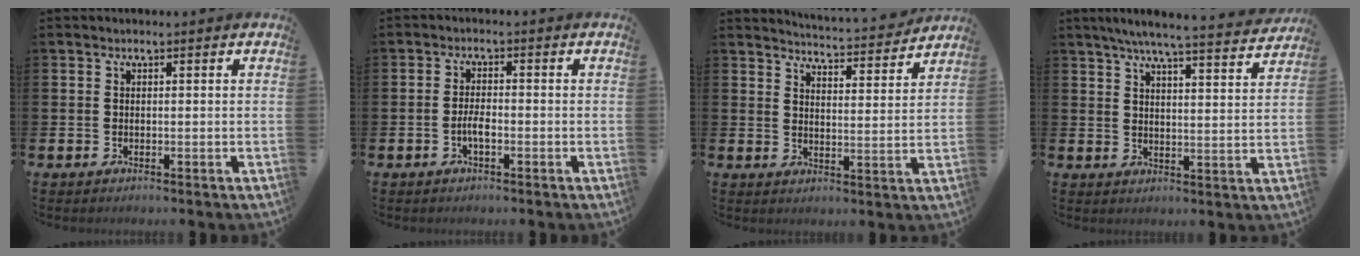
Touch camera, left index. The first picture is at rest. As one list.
[{"total": 2.4, "force": [-0.9, 0.9, 2.1], "torque": [-0.035, 0.003, -0.018]}, {"total": 4.8, "force": [4.8, -0.2, 0.3], "torque": [-0.019, -0.042, 0.081]}, {"total": 6.5, "force": [6.0, 0.0, 2.4], "torque": [-0.054, -0.039, 0.101]}]